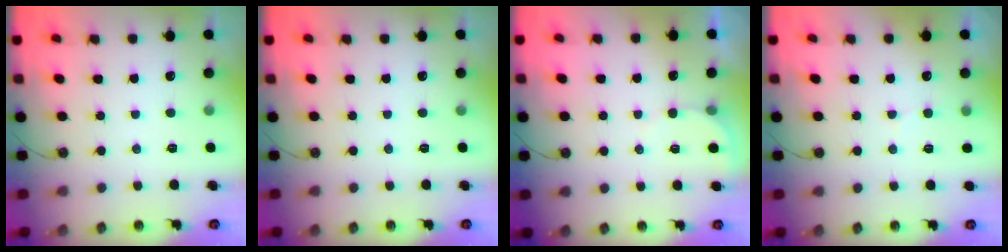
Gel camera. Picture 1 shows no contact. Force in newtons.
{"total": 0.0}
{"total": 2.2, "press": 2.2, "slide": 0.2}
{"total": 4.9, "press": 4.8, "slide": 1.3}